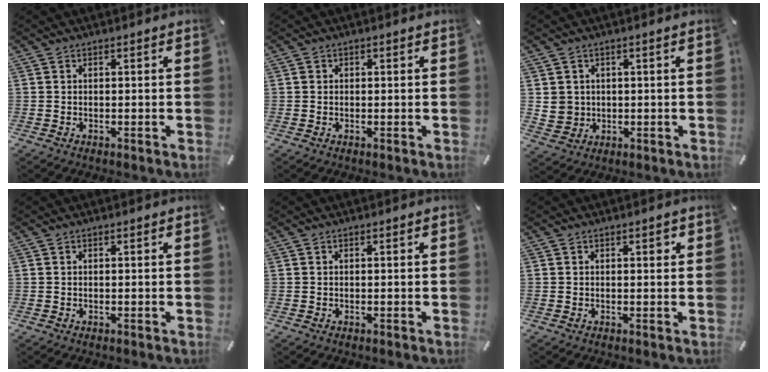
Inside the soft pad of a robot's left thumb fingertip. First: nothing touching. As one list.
[{"total": 0.7, "force": [0.0, 0.6, 0.1], "torque": [-0.001, 0.005, -0.001]}, {"total": 4.6, "force": [0.9, 4.5, 0.5], "torque": [-0.020, 0.003, 0.017]}, {"total": 0.0}, {"total": 0.0}, {"total": 1.1, "force": [0.4, 0.7, 0.8], "torque": [-0.008, 0.001, 0.005]}]